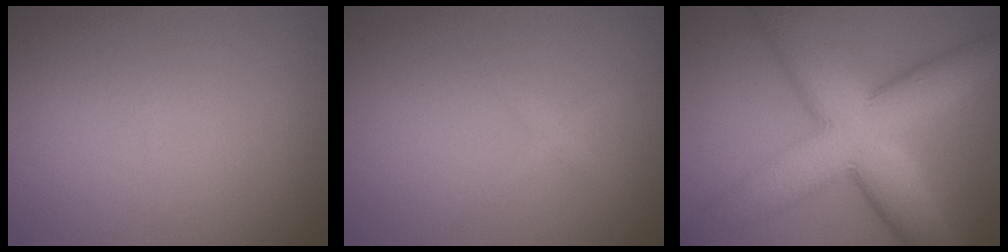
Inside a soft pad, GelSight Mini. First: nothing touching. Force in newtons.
{"total": 1.0, "press": 1.0, "slide": 0.0}
{"total": 12.2, "press": 12.2, "slide": 0.3}